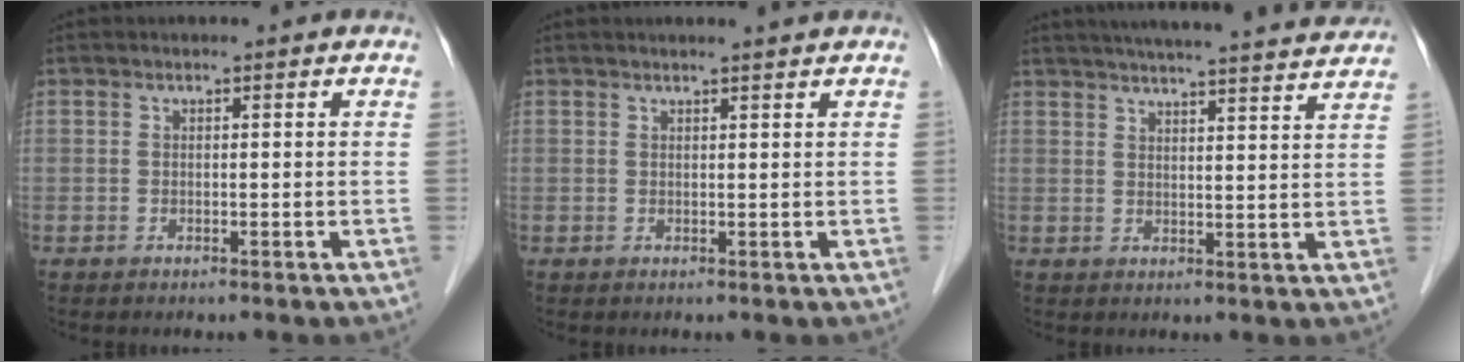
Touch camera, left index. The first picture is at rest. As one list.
[{"total": 2.3, "force": [2.1, -0.6, 0.8], "torque": [-0.013, 0.004, 0.029]}, {"total": 20.4, "force": [18.9, 0.5, 7.8], "torque": [-0.117, 0.003, 0.241]}]